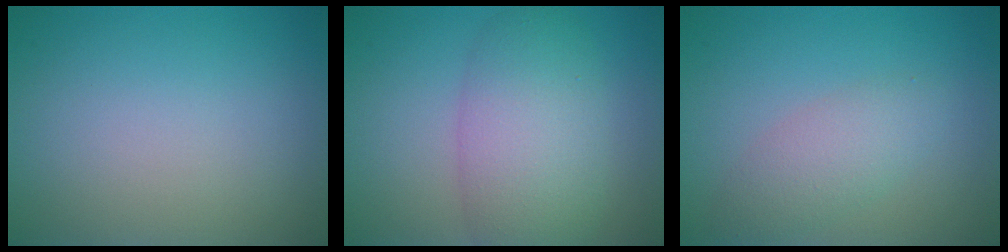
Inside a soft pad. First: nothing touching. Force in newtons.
{"total": 6.3, "press": 6.3, "slide": 0.3}
{"total": 2.8, "press": 2.8, "slide": 0.0}